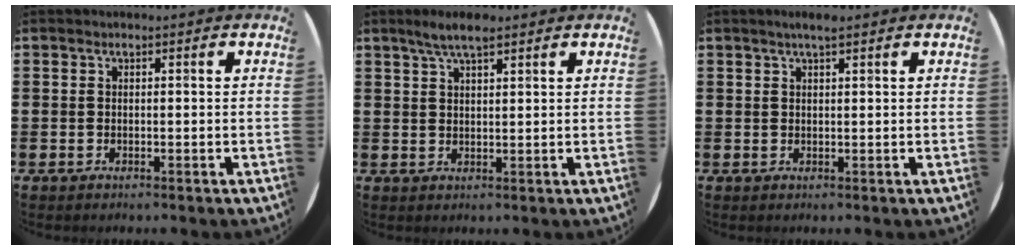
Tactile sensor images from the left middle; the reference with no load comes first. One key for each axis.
{"total": 3.9, "fx": 2.9, "fy": 0.9, "fz": 2.5, "tx": -0.046, "ty": 0.003, "tz": 0.049}
{"total": 1.9, "fx": 1.4, "fy": 0.2, "fz": 1.2, "tx": -0.024, "ty": 0.004, "tz": 0.025}